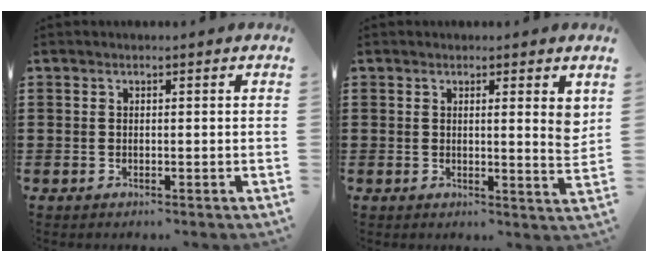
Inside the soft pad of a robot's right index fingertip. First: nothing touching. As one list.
[{"total": 3.1, "force": [1.3, 0.2, 2.8], "torque": [-0.032, -0.010, 0.017]}]